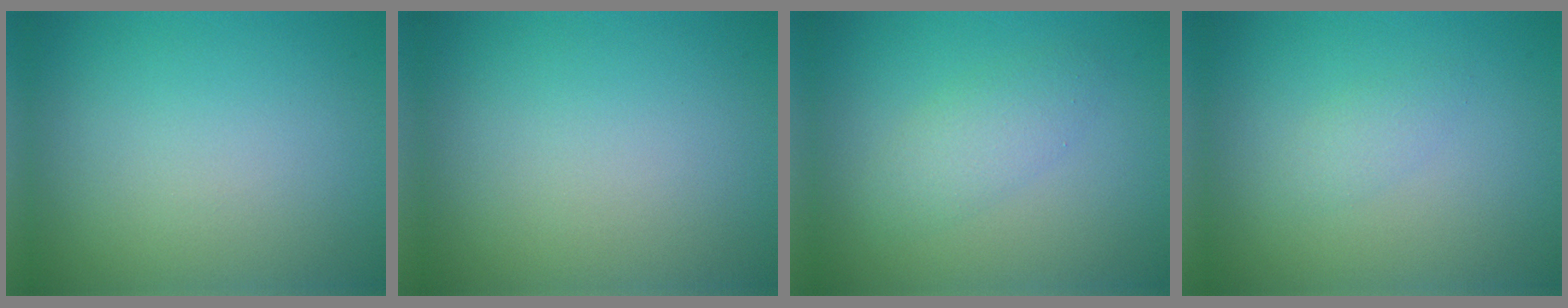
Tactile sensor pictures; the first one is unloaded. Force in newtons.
{"total": 0.0}
{"total": 2.3, "press": 2.3, "slide": 0.2}
{"total": 1.1, "press": 1.1, "slide": 0.0}